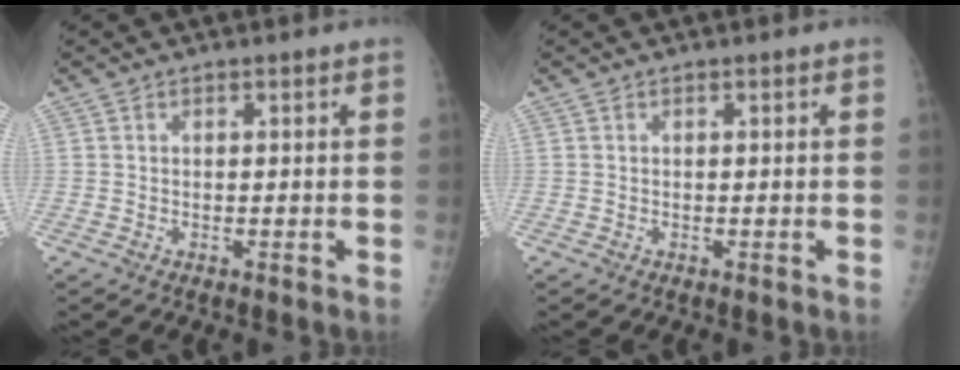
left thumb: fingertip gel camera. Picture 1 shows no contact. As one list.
[{"total": 0.0}]